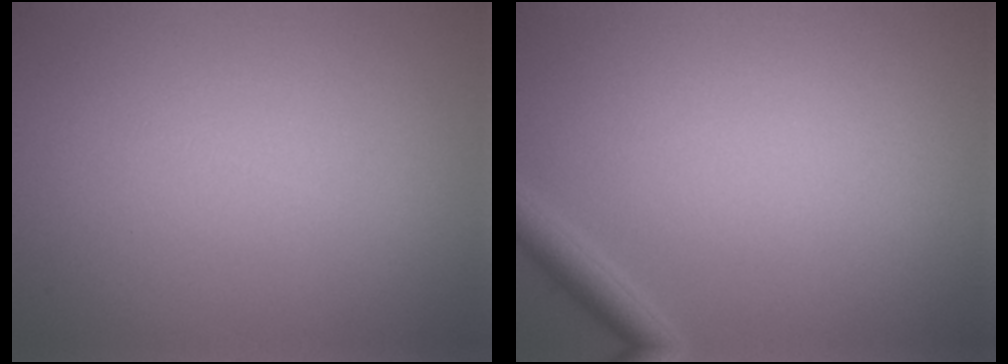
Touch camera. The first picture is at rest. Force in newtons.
{"total": 1.7, "press": 1.7, "slide": 0.1}